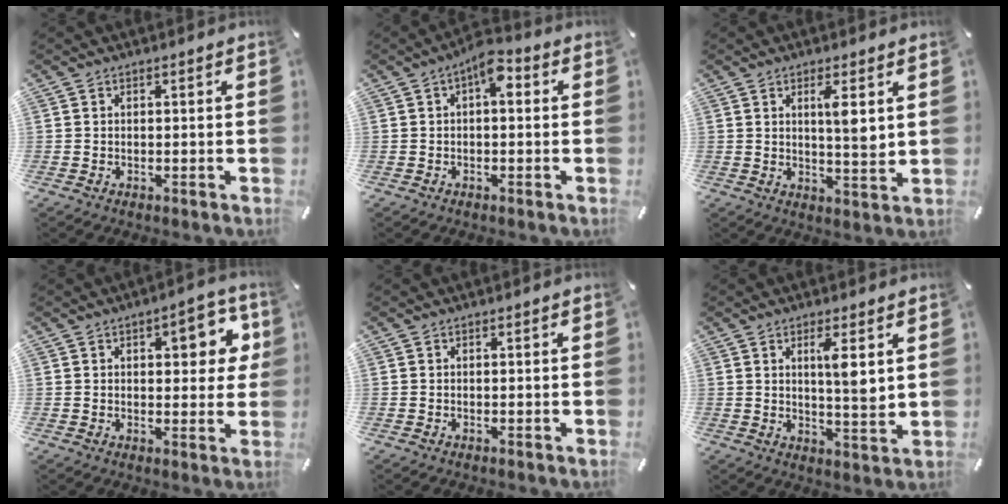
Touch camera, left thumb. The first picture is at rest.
{"total": 5.7, "force": [1.0, 2.8, 4.9], "torque": [-0.074, 0.006, 0.010]}
{"total": 6.3, "force": [2.4, 1.2, 5.6], "torque": [-0.083, -0.019, 0.031]}
{"total": 9.3, "force": [3.0, 5.1, 7.2], "torque": [-0.075, -0.011, 0.043]}
{"total": 0.0}
{"total": 6.8, "force": [2.6, 1.2, 6.1], "torque": [-0.101, -0.018, 0.038]}